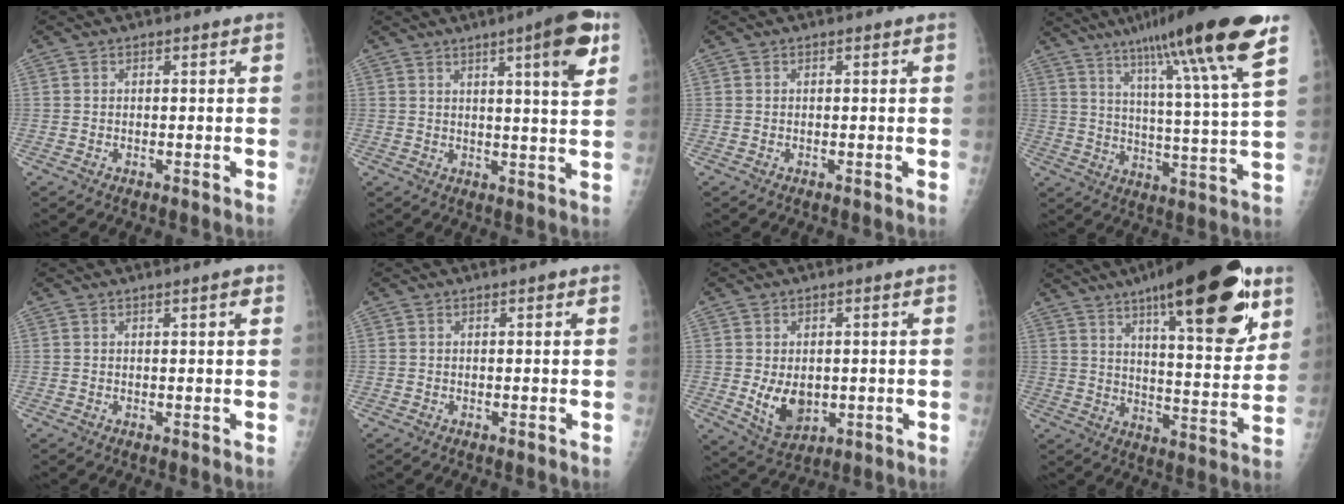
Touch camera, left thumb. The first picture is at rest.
{"total": 10.1, "force": [5.0, 1.2, 8.8], "torque": [-0.114, -0.021, 0.064]}
{"total": 0.0}
{"total": 23.5, "force": [14.9, 1.0, 18.1], "torque": [-0.264, -0.047, 0.221]}
{"total": 1.7, "force": [1.0, 0.2, 1.4], "torque": [-0.020, -0.002, 0.013]}
{"total": 0.7, "force": [0.4, 0.2, 0.5], "torque": [-0.006, 0.000, 0.005]}
{"total": 7.2, "force": [-0.4, 5.0, 5.1], "torque": [-0.067, -0.015, 0.012]}
{"total": 26.3, "force": [14.7, 7.7, 20.4], "torque": [-0.276, -0.048, 0.220]}